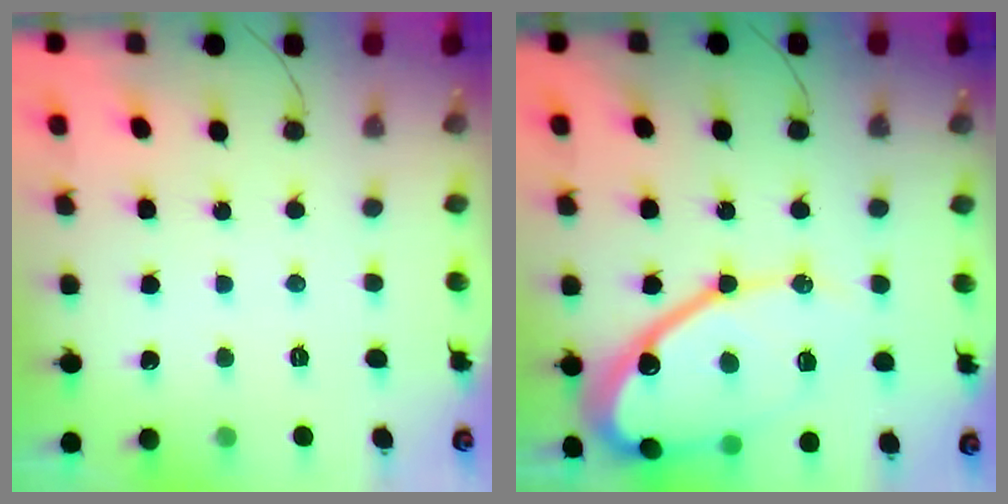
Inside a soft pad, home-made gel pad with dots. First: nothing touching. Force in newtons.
{"total": 20.2, "press": 20.1, "slide": 1.8}